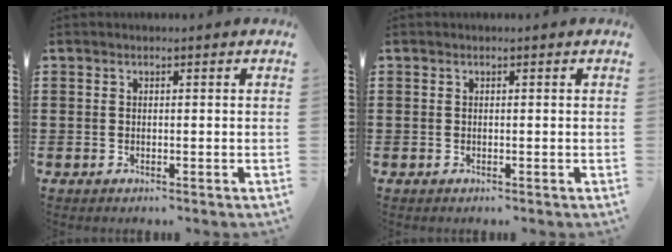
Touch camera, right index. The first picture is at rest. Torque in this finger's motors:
{"motor_torque": [0.04, 0.06, 0.00, 0.00]}